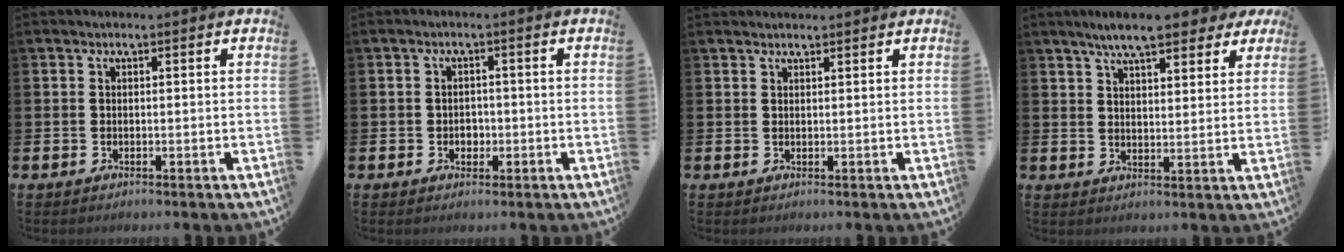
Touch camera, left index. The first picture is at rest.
{"total": 1.8, "force": [-0.4, 1.5, 0.7], "torque": [-0.006, 0.001, -0.012]}
{"total": 1.2, "force": [1.2, 0.2, 0.1], "torque": [0.005, -0.002, 0.021]}
{"total": 8.0, "force": [6.9, 1.9, 3.7], "torque": [-0.074, -0.019, 0.120]}